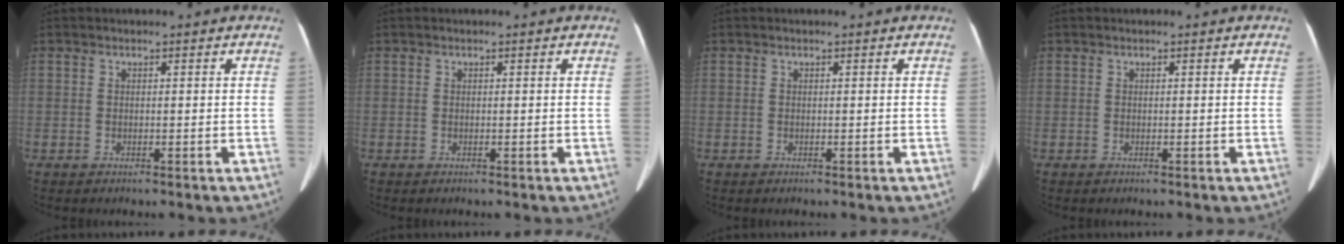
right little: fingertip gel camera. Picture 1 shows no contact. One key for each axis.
{"total": 0.0}
{"total": 0.0}
{"total": 0.0}